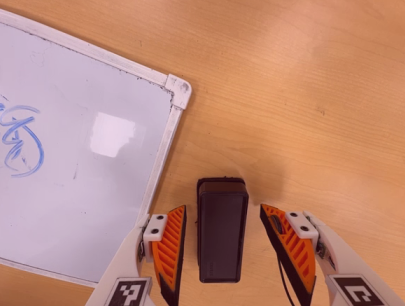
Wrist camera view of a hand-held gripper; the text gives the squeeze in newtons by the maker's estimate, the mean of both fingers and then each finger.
{"total": 0.0}